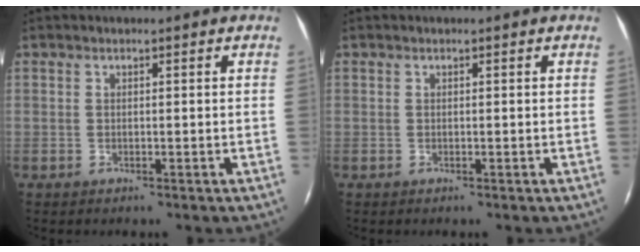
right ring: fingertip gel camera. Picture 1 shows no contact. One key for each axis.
{"total": 0.0}